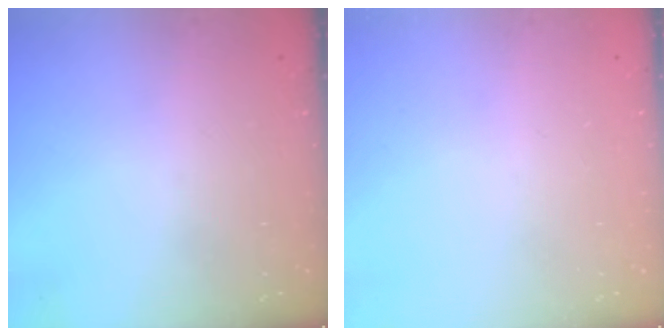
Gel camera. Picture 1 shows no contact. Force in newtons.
{"total": 0.0}